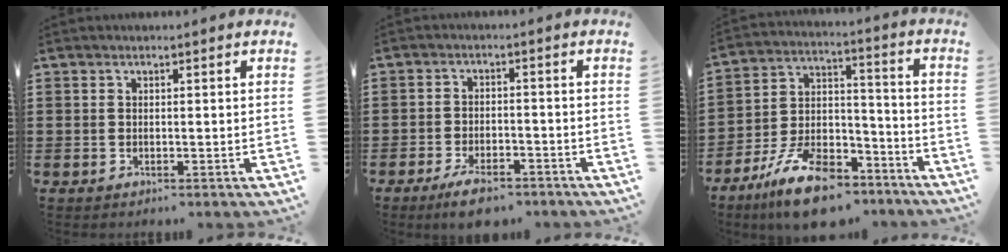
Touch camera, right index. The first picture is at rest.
{"total": 4.4, "force": [-3.7, 1.1, 2.2], "torque": [-0.042, 0.006, -0.070]}
{"total": 12.6, "force": [-9.5, 5.0, 6.6], "torque": [-0.135, 0.046, -0.178]}